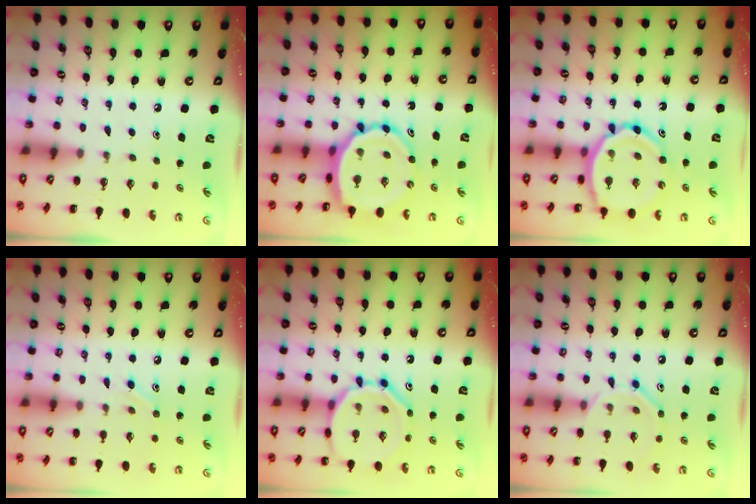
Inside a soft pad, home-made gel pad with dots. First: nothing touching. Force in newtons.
{"total": 12.2, "press": 11.7, "slide": 3.7}
{"total": 13.7, "press": 13.2, "slide": 3.6}
{"total": 6.0, "press": 5.8, "slide": 1.6}
{"total": 13.5, "press": 13.4, "slide": 1.2}
{"total": 9.3, "press": 9.3, "slide": 0.8}